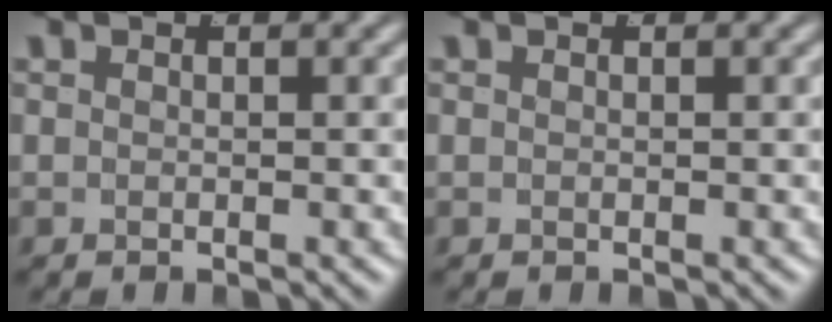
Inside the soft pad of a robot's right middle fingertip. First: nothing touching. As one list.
[{"total": 0.0}]